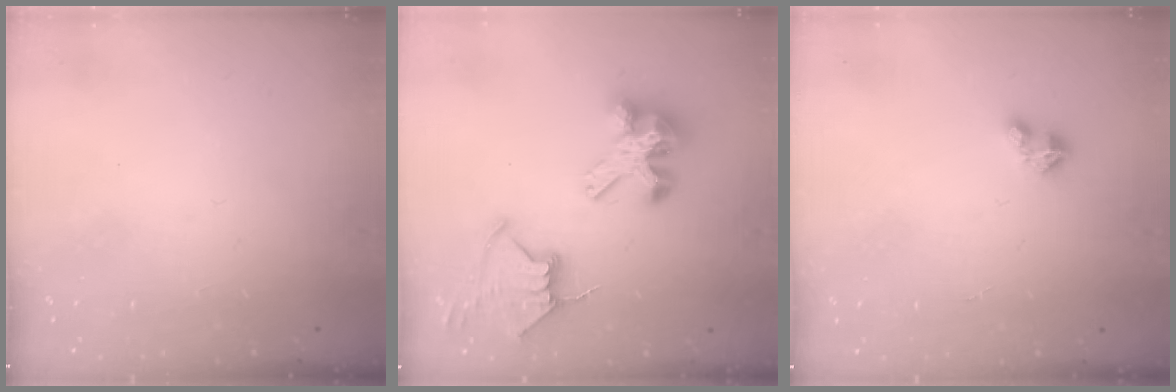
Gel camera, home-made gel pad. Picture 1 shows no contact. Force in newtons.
{"total": 9.8, "press": 9.7, "slide": 1.2}
{"total": 2.1, "press": 2.1, "slide": 0.2}